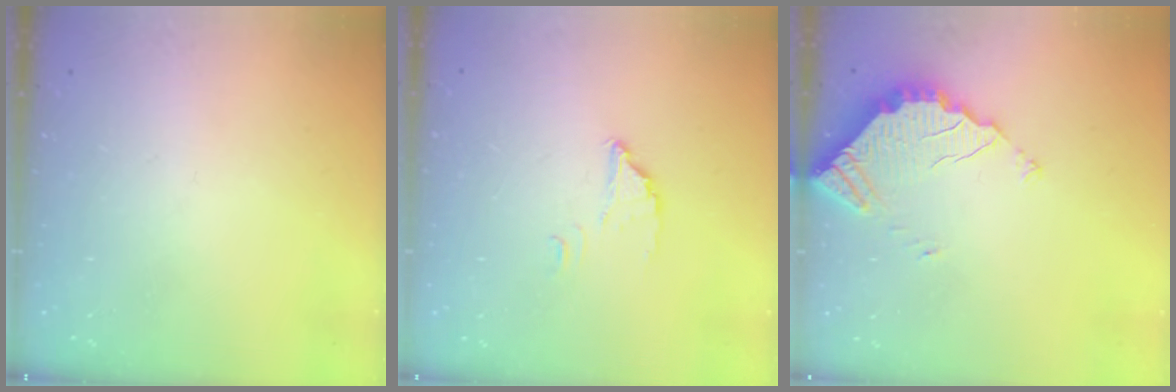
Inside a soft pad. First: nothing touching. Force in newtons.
{"total": 2.7, "press": 2.7, "slide": 0.1}
{"total": 3.9, "press": 3.9, "slide": 0.3}